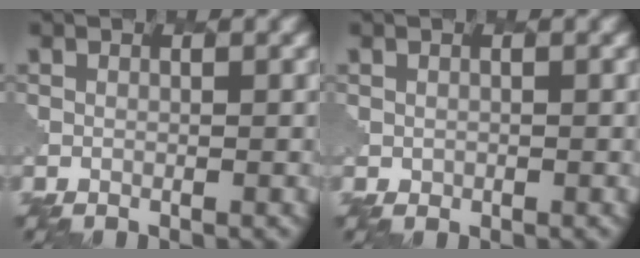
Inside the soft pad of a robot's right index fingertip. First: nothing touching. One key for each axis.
{"total": 0.5, "fx": 0.1, "fy": 0.5, "fz": 0.0, "tx": 0.001, "ty": -0.004, "tz": 0.004}